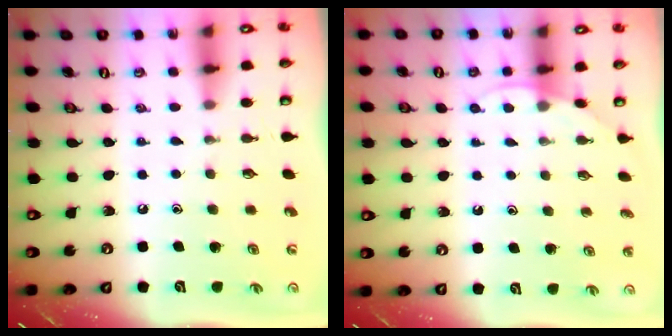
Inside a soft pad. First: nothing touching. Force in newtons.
{"total": 3.9, "press": 3.8, "slide": 0.4}